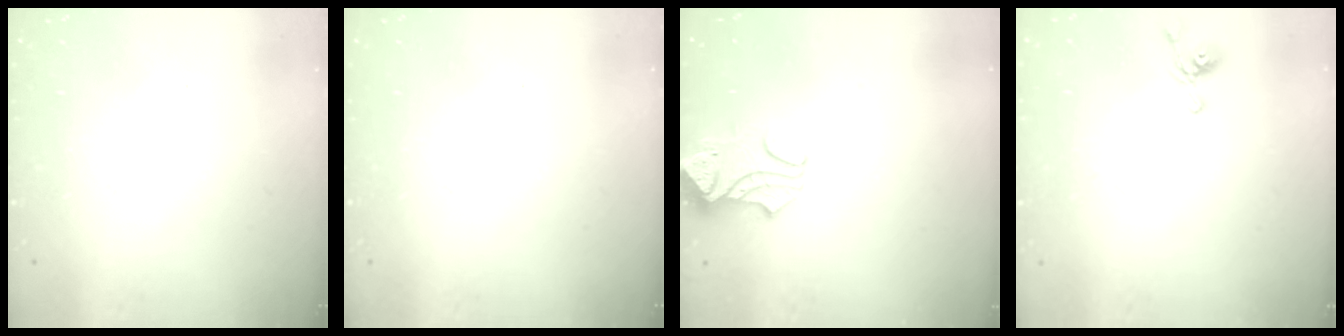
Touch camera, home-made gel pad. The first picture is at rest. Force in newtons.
{"total": 0.0}
{"total": 1.3, "press": 1.2, "slide": 0.4}
{"total": 4.3, "press": 4.3, "slide": 0.2}